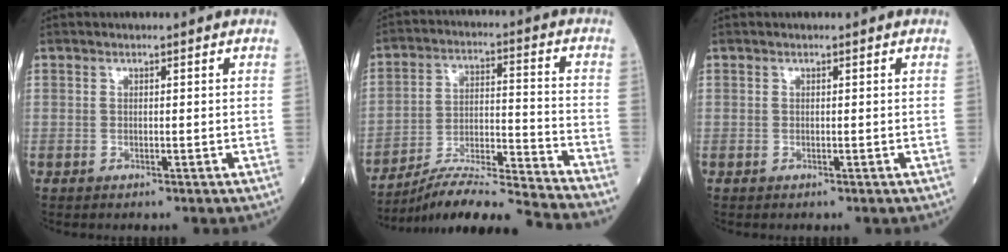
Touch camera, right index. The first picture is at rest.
{"total": 16.0, "force": [-15.0, -2.0, 5.2], "torque": [-0.081, 0.005, -0.252]}
{"total": 0.0}